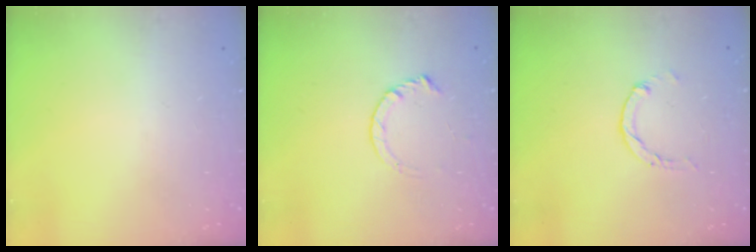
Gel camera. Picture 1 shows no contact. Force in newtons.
{"total": 3.7, "press": 3.7, "slide": 0.5}
{"total": 1.1, "press": 1.1, "slide": 0.2}